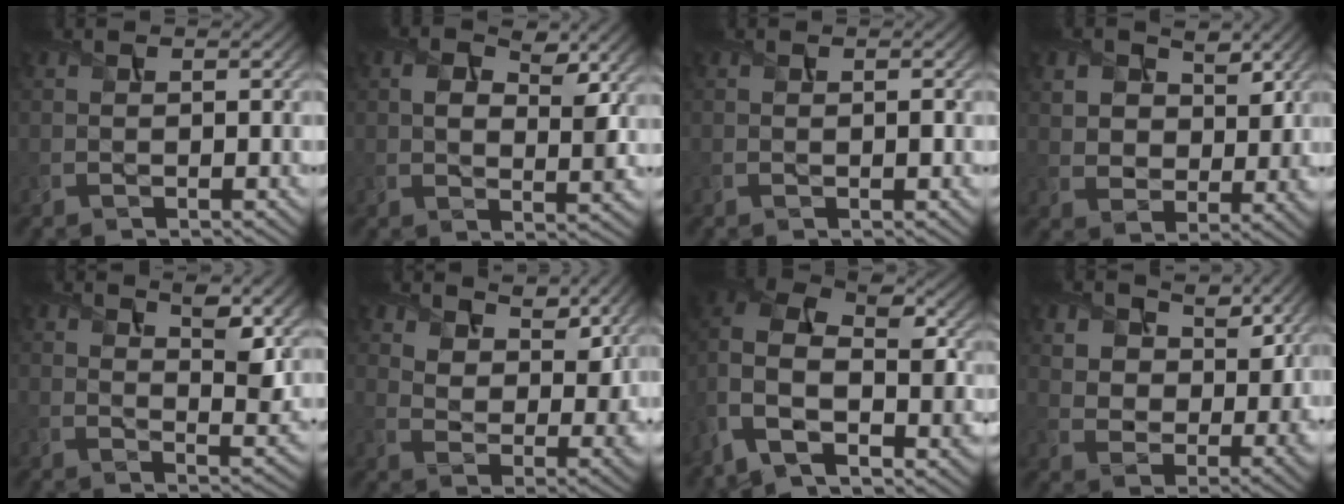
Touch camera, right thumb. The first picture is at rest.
{"total": 5.4, "force": [2.0, 3.0, 4.0], "torque": [-0.071, -0.007, 0.031]}
{"total": 0.6, "force": [0.0, 0.3, 0.5], "torque": [-0.008, -0.003, 0.000]}
{"total": 6.5, "force": [3.3, 4.8, 3.0], "torque": [-0.086, -0.011, 0.055]}
{"total": 6.4, "force": [4.0, 2.2, 4.5], "torque": [-0.082, -0.007, 0.067]}
{"total": 8.3, "force": [6.3, 3.7, 4.0], "torque": [-0.083, -0.008, 0.105]}
{"total": 13.1, "force": [-5.4, 8.0, 8.9], "torque": [-0.215, -0.035, -0.074]}
{"total": 8.1, "force": [5.1, 5.0, 3.7], "torque": [-0.095, -0.016, 0.094]}